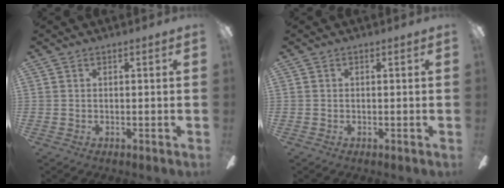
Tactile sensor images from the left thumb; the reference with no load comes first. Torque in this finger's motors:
{"motor_torque": [-0.03, 0.03, -0.04, 0.13, 0.00]}